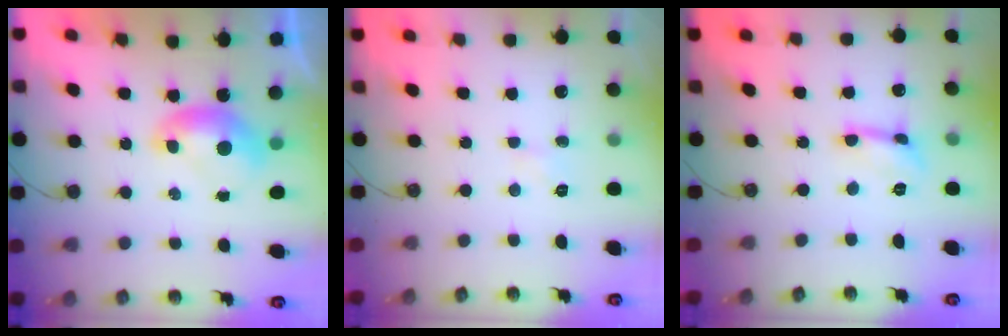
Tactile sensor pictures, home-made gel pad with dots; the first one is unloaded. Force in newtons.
{"total": 1.7, "press": 1.6, "slide": 0.4}
{"total": 0.0}